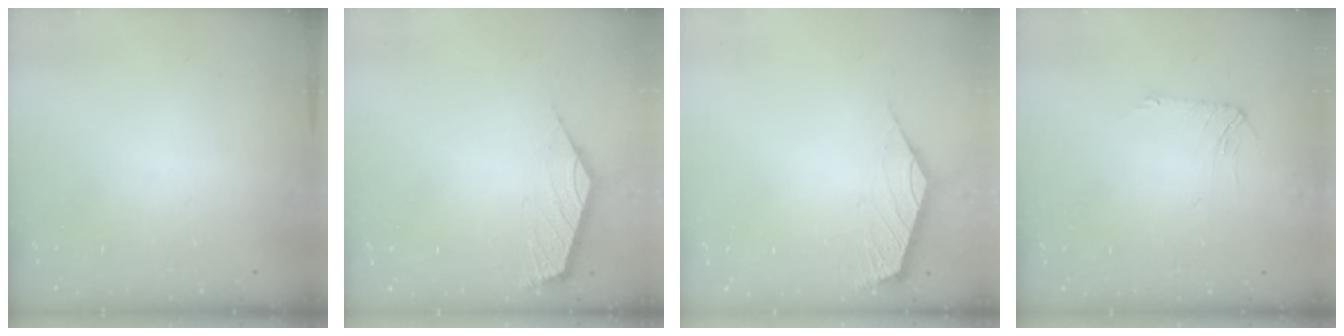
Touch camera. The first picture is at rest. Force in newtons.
{"total": 2.4, "press": 2.3, "slide": 0.6}
{"total": 2.6, "press": 2.5, "slide": 0.6}
{"total": 2.8, "press": 2.7, "slide": 0.5}